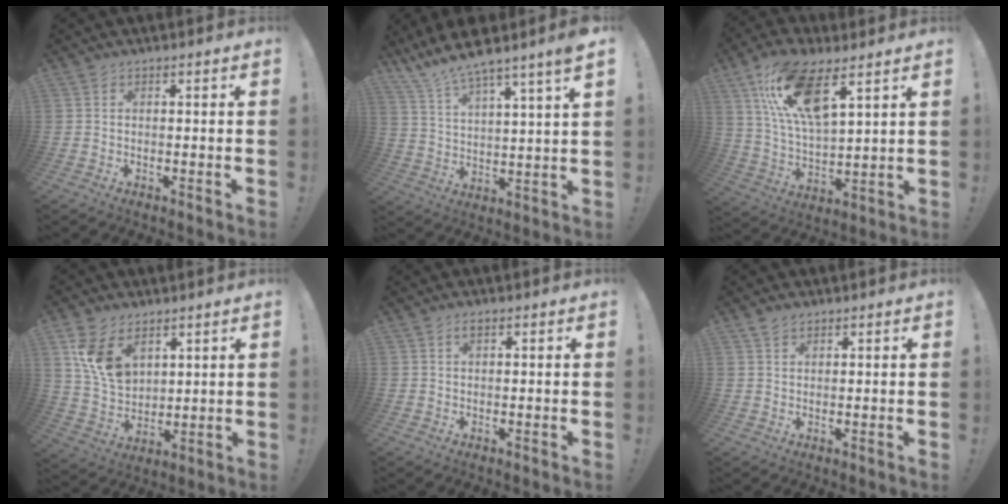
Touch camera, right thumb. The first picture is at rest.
{"total": 9.5, "force": [8.6, -0.2, 4.2], "torque": [-0.089, -0.074, 0.144]}
{"total": 16.0, "force": [9.3, 5.7, 11.8], "torque": [-0.237, -0.032, 0.164]}
{"total": 12.6, "force": [6.5, 8.5, 6.8], "torque": [-0.116, -0.022, 0.129]}
{"total": 1.6, "force": [0.7, 0.6, 1.3], "torque": [-0.028, 0.003, 0.012]}
{"total": 2.2, "force": [1.7, 1.2, 0.8], "torque": [-0.017, -0.004, 0.031]}